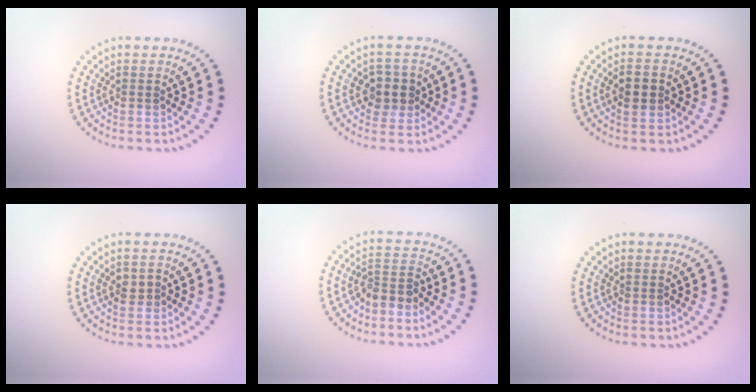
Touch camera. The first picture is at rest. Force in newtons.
{"total": 2.5, "press": 2.4, "slide": 0.8}
{"total": 2.4, "press": 2.4, "slide": 0.1}
{"total": 1.2, "press": 1.2, "slide": 0.2}
{"total": 2.2, "press": 1.9, "slide": 1.2}
{"total": 0.0}